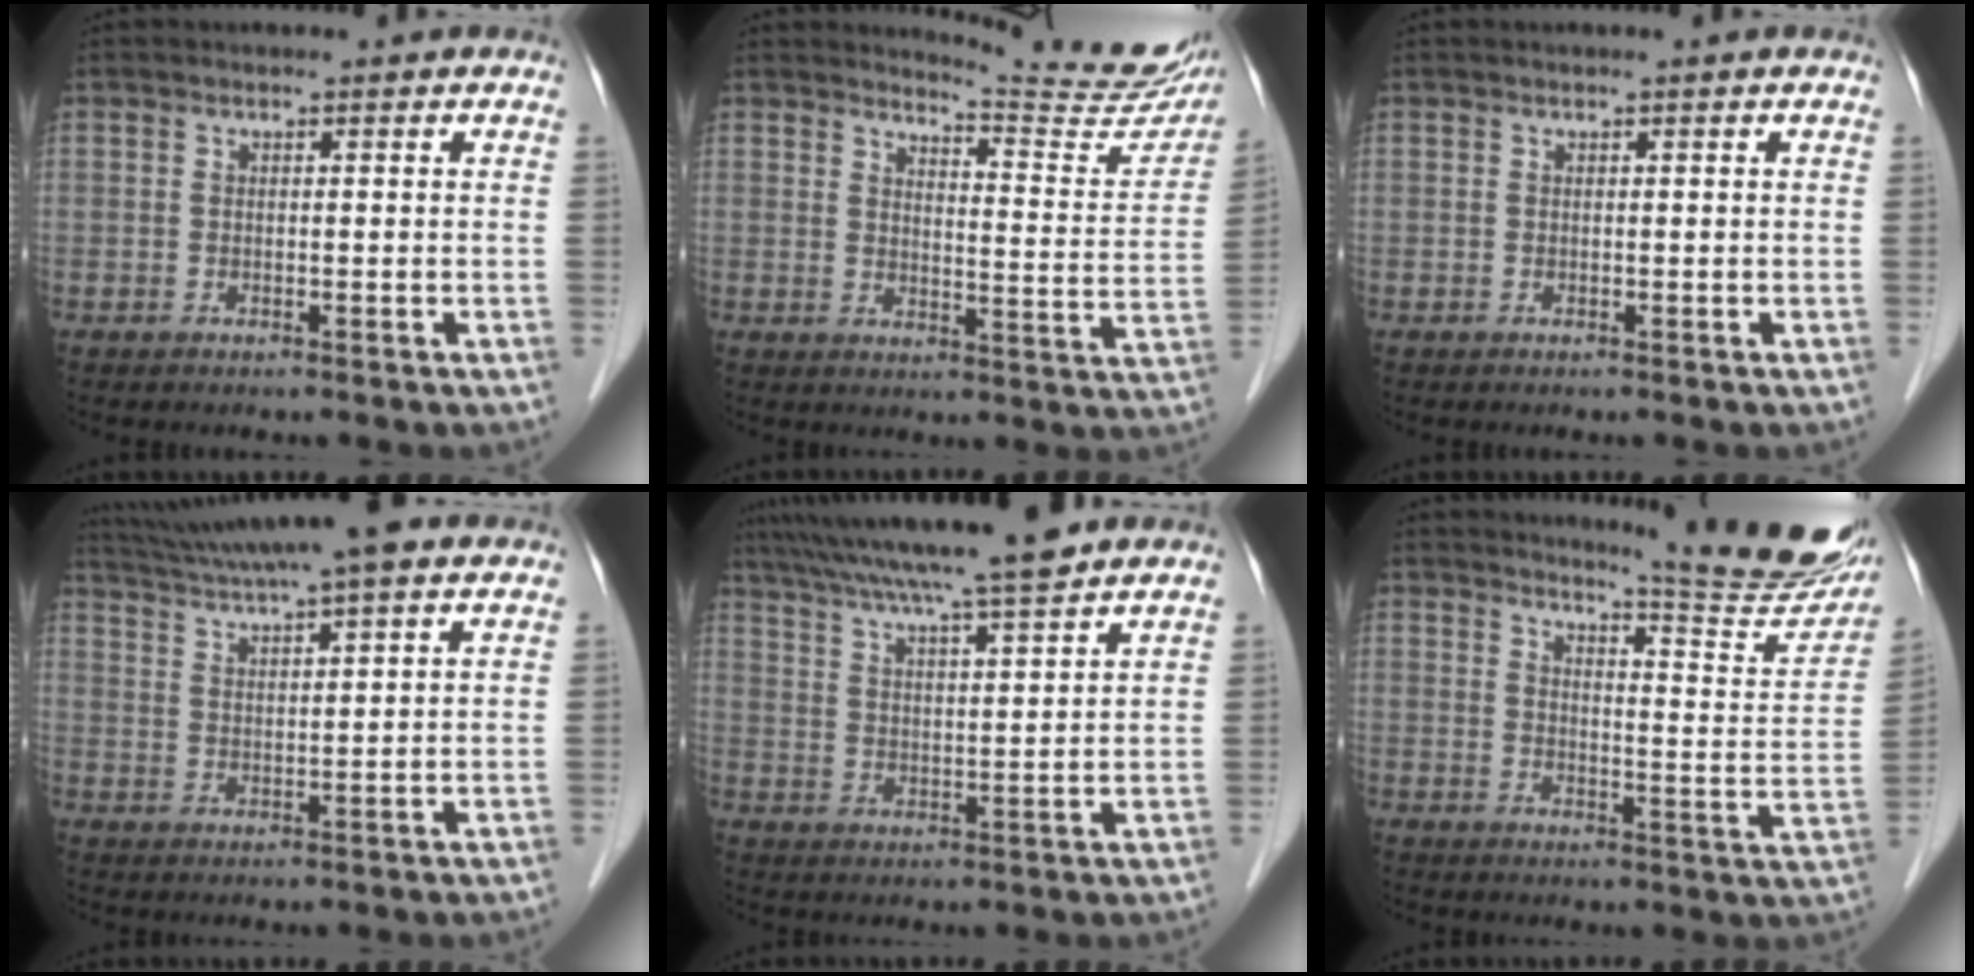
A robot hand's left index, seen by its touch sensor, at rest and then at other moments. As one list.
[{"total": 12.3, "force": [12.1, 0.2, 2.3], "torque": [-0.025, -0.075, 0.134]}, {"total": 0.0}, {"total": 13.9, "force": [11.6, 0.5, 7.7], "torque": [-0.139, 0.033, 0.177]}, {"total": 16.5, "force": [14.0, -0.2, 8.7], "torque": [-0.156, 0.027, 0.215]}, {"total": 15.5, "force": [14.5, 0.0, 5.7], "torque": [-0.077, -0.085, 0.167]}]